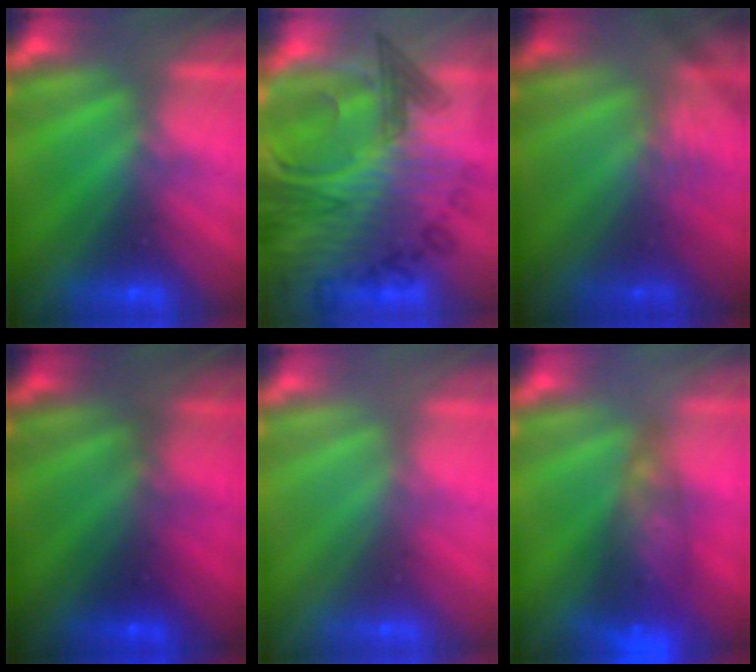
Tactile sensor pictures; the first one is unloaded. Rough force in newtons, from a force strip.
{"total": 9.5}
{"total": 2.2}
{"total": 1.9}
{"total": 3.0}
{"total": 7.6}